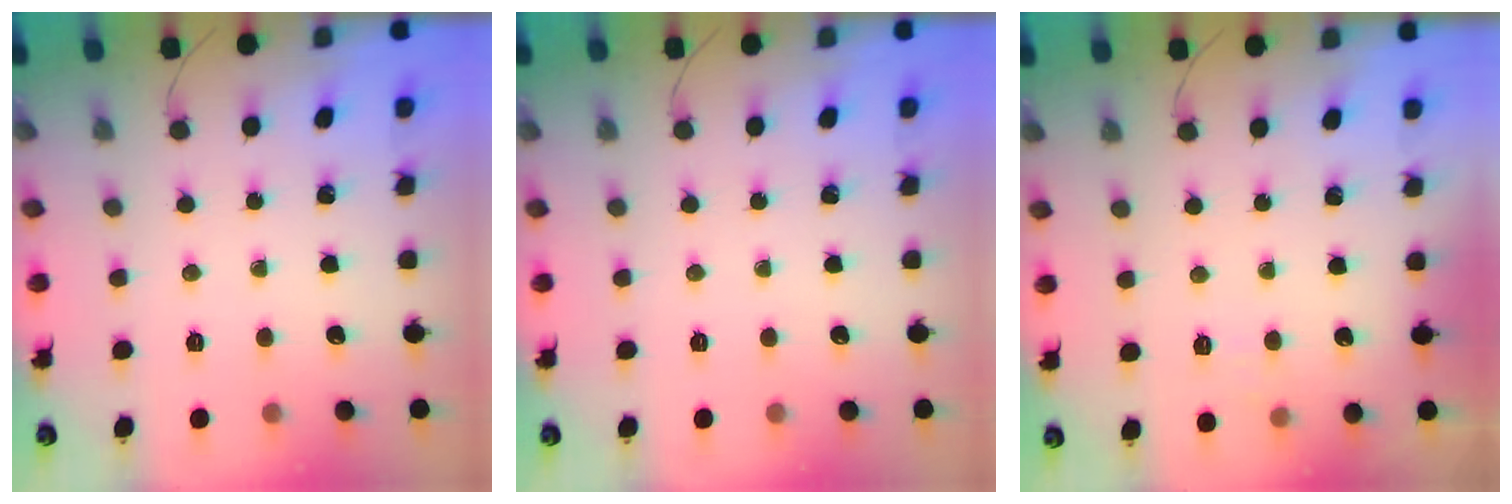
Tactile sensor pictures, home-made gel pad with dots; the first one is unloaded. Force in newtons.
{"total": 0.0}
{"total": 5.1, "press": 4.9, "slide": 1.4}